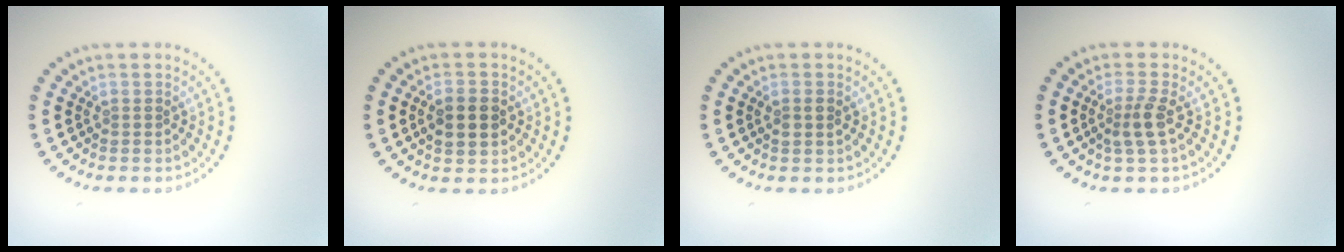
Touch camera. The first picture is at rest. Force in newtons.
{"total": 2.9, "press": 2.9, "slide": 0.1}
{"total": 1.1, "press": 1.0, "slide": 0.3}
{"total": 2.3, "press": 1.8, "slide": 1.3}